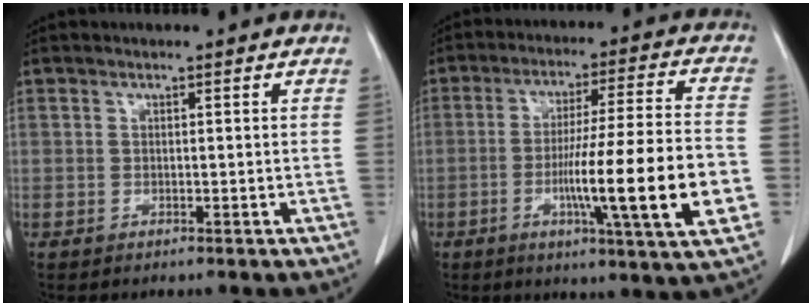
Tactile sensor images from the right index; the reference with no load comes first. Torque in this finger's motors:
{"motor_torque": [2.03, -0.11, 1.05, 0.17]}